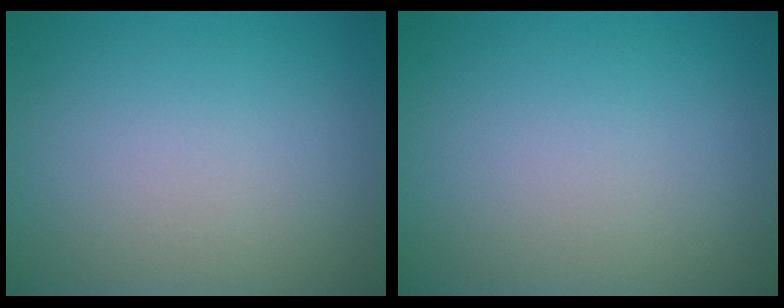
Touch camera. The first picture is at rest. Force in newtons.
{"total": 0.0}